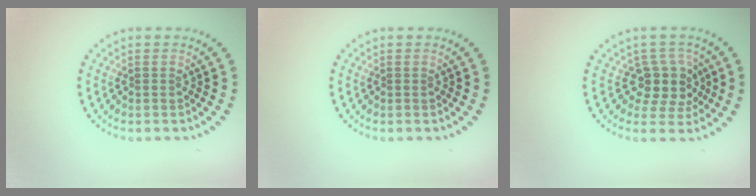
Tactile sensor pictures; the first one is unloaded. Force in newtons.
{"total": 0.0}
{"total": 3.7, "press": 2.9, "slide": 2.2}